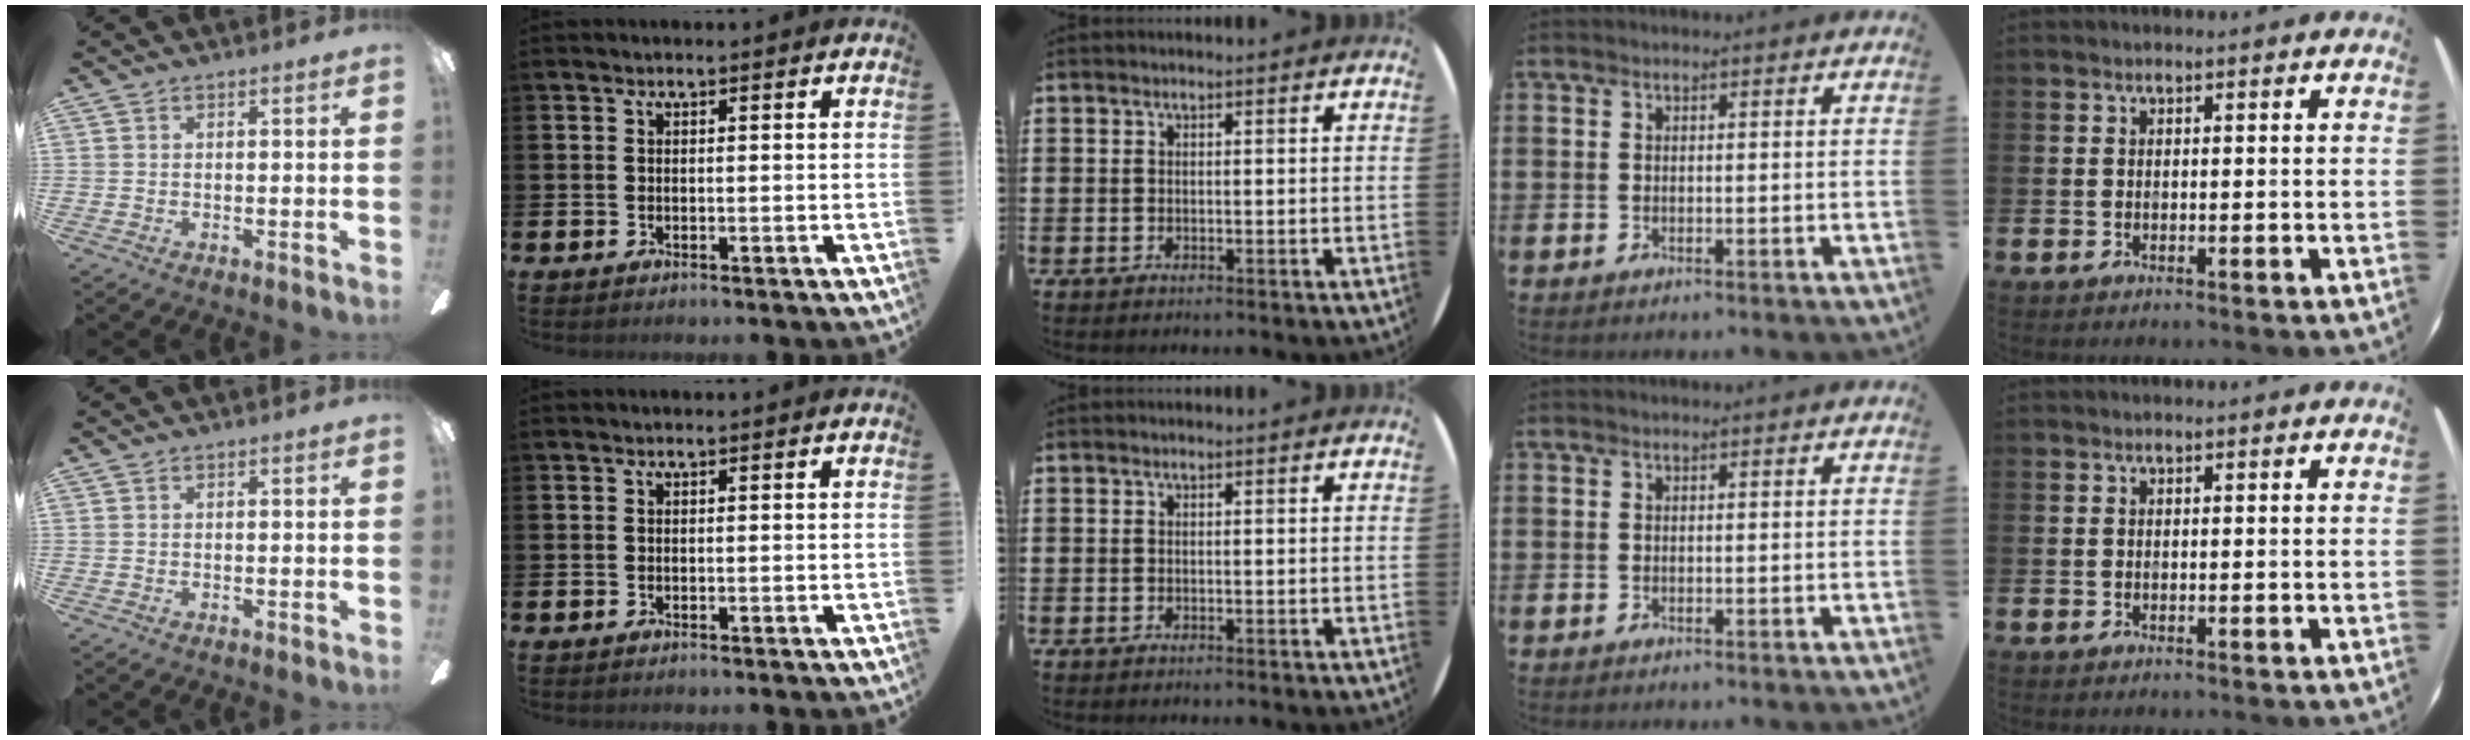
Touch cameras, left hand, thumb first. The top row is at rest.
{}